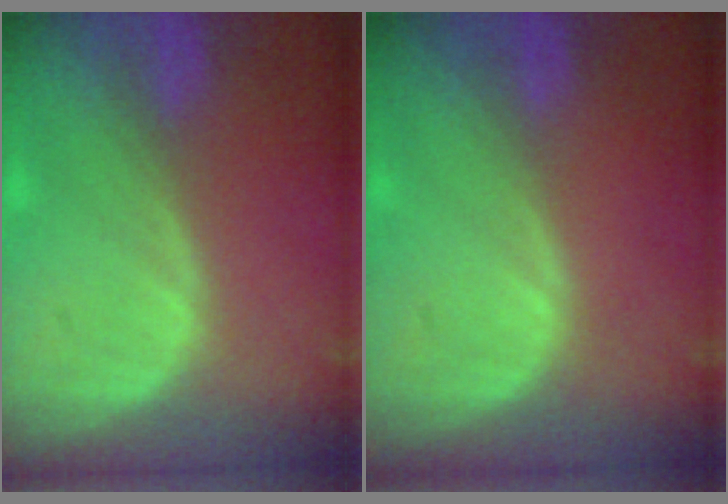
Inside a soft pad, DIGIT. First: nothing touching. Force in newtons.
{"total": 0.0}